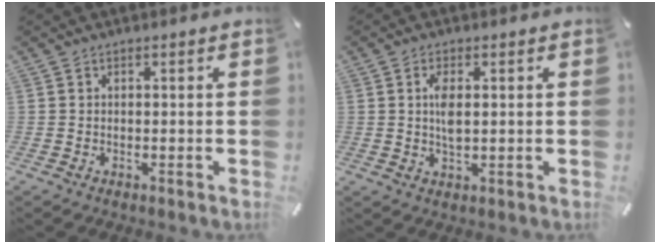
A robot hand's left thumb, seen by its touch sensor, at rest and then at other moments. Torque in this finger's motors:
{"motor_torque": [0.91, 0.78, 0.65, -0.23, 0.01]}